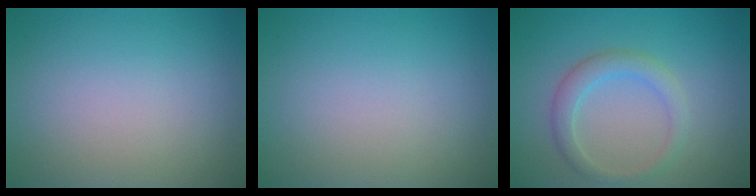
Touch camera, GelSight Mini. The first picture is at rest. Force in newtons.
{"total": 0.0}
{"total": 2.6, "press": 2.6, "slide": 0.3}